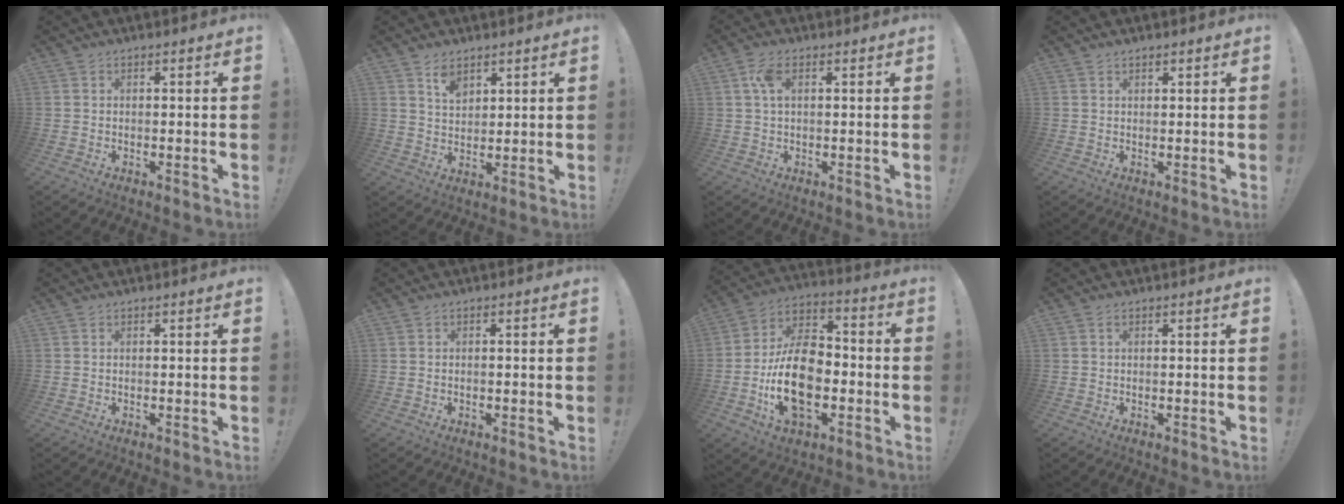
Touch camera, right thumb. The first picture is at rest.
{"total": 5.5, "force": [3.9, 3.1, 2.3], "torque": [-0.031, -0.024, 0.070]}
{"total": 4.8, "force": [1.5, 2.3, 3.9], "torque": [-0.070, 0.002, 0.024]}
{"total": 0.8, "force": [0.7, 0.3, 0.2], "torque": [-0.002, -0.001, 0.014]}
{"total": 0.0}
{"total": 0.6, "force": [-0.5, 0.0, 0.3], "torque": [-0.007, 0.002, -0.009]}
{"total": 18.8, "force": [-4.6, 11.6, 14.1], "torque": [-0.259, 0.018, -0.077]}
{"total": 0.0}